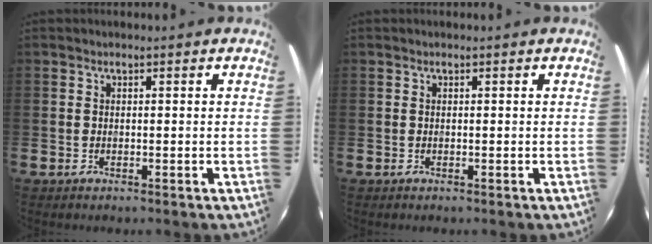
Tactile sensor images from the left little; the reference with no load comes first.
{"total": 0.0}